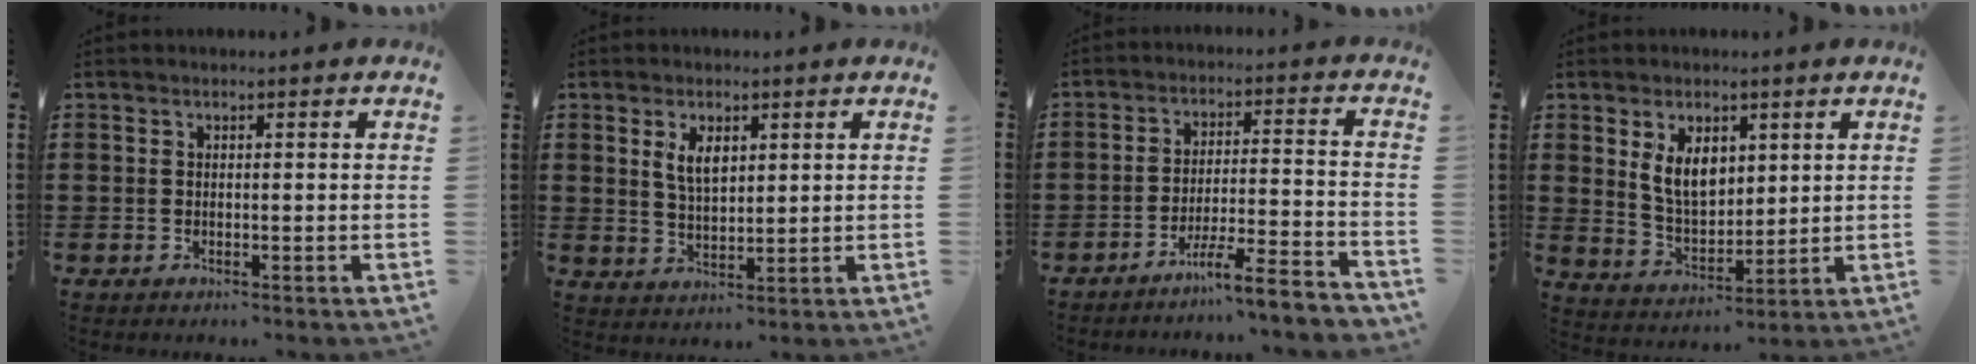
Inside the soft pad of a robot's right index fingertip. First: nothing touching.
{"total": 4.3, "force": [1.8, 2.1, 3.3], "torque": [-0.072, 0.006, 0.032]}
{"total": 7.0, "force": [-6.0, 0.0, 3.6], "torque": [-0.063, -0.005, -0.114]}
{"total": 7.0, "force": [2.7, 4.2, 4.9], "torque": [-0.109, 0.005, 0.046]}